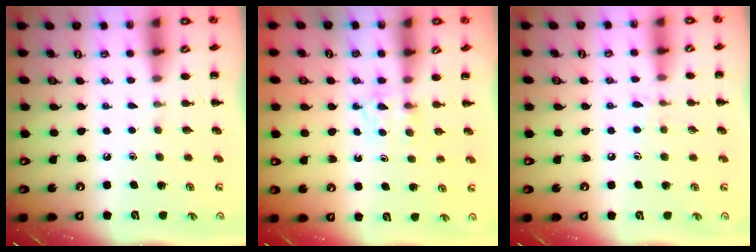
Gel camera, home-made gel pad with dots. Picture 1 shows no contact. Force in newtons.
{"total": 4.0, "press": 3.7, "slide": 1.4}
{"total": 5.7, "press": 5.3, "slide": 2.2}